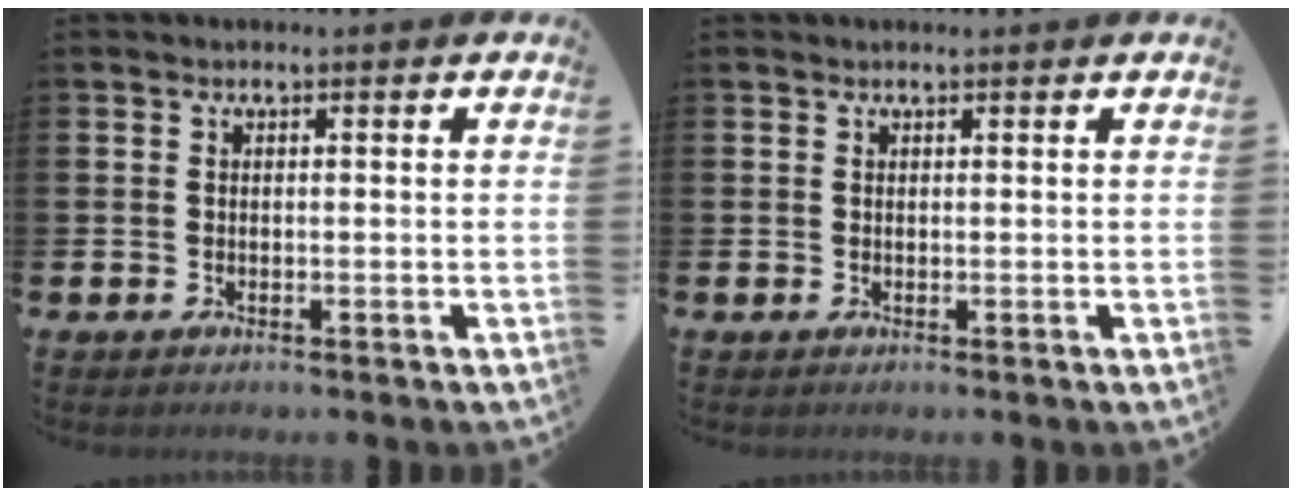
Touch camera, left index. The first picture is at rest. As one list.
[{"total": 0.5, "force": [0.5, 0.0, 0.2], "torque": [0.001, -0.002, 0.009]}]